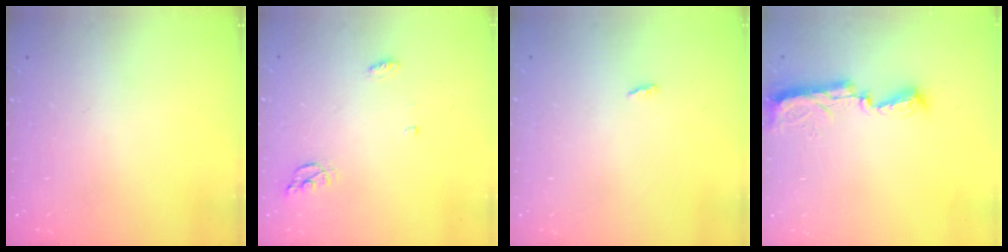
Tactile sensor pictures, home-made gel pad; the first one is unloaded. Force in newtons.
{"total": 5.2, "press": 5.2, "slide": 0.2}
{"total": 1.9, "press": 1.9, "slide": 0.2}
{"total": 7.8, "press": 7.8, "slide": 0.8}